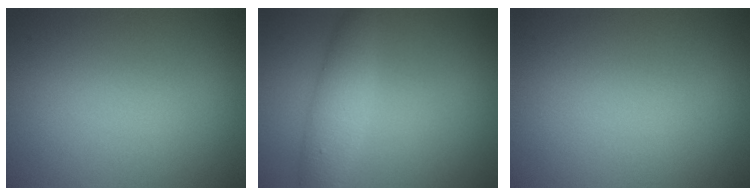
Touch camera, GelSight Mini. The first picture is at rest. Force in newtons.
{"total": 3.4, "press": 3.4, "slide": 0.1}
{"total": 0.0}